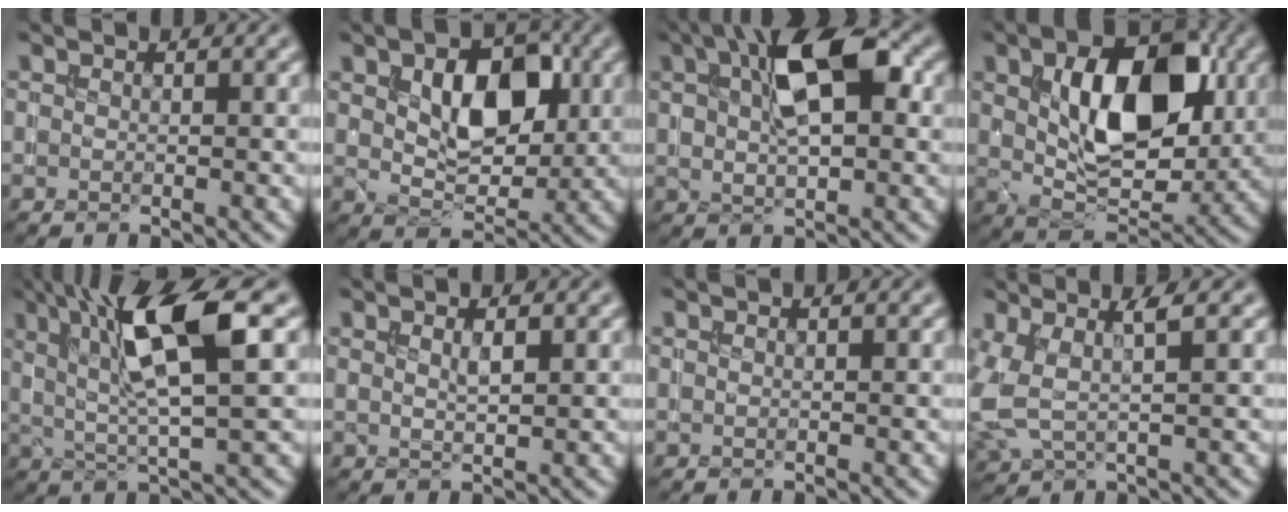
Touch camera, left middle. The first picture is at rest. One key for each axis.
{"total": 6.9, "fx": 1.6, "fy": 4.1, "fz": 5.3, "tx": -0.087, "ty": -0.003, "tz": 0.025}
{"total": 9.1, "fx": 2.9, "fy": 4.3, "fz": 7.5, "tx": -0.127, "ty": 0.018, "tz": 0.043}
{"total": 10.0, "fx": 2.0, "fy": 5.7, "fz": 7.9, "tx": -0.133, "ty": 0.001, "tz": 0.036}
{"total": 9.1, "fx": 2.9, "fy": 2.0, "fz": 8.4, "tx": -0.153, "ty": 0.001, "tz": 0.053}
{"total": 1.2, "fx": 0.7, "fy": 0.3, "fz": 1.0, "tx": -0.021, "ty": -0.001, "tz": 0.012}
{"total": 0.0}
{"total": 4.2, "fx": 0.8, "fy": 1.7, "fz": 3.7, "tx": -0.101, "ty": -0.005, "tz": 0.017}